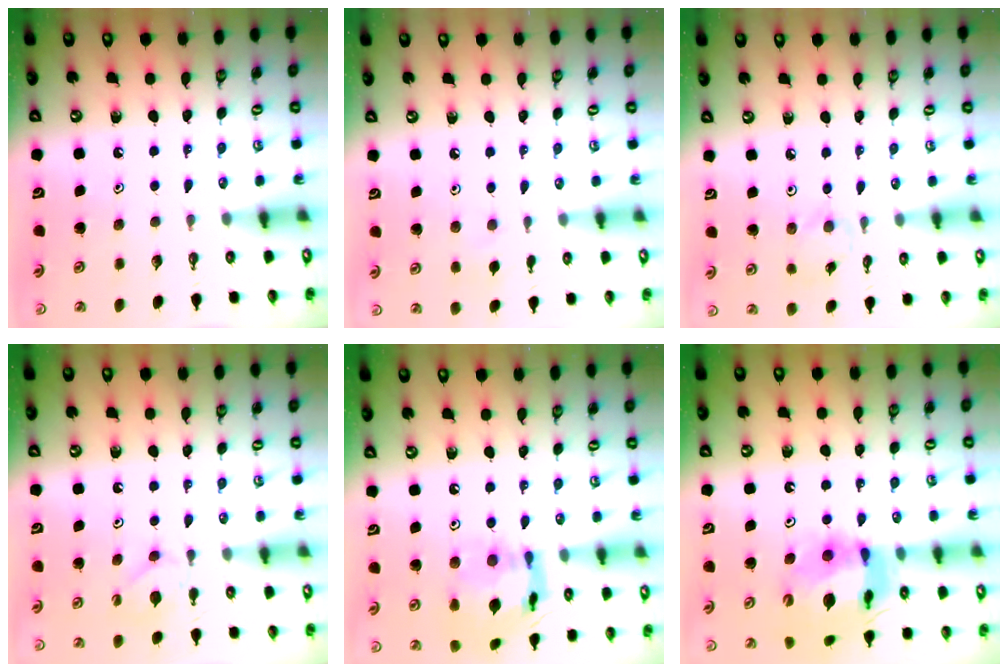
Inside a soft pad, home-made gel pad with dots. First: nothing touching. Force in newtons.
{"total": 1.9, "press": 1.8, "slide": 0.4}
{"total": 2.1, "press": 2.1, "slide": 0.4}
{"total": 3.9, "press": 3.8, "slide": 0.6}
{"total": 15.6, "press": 15.5, "slide": 1.5}
{"total": 15.8, "press": 15.7, "slide": 1.8}